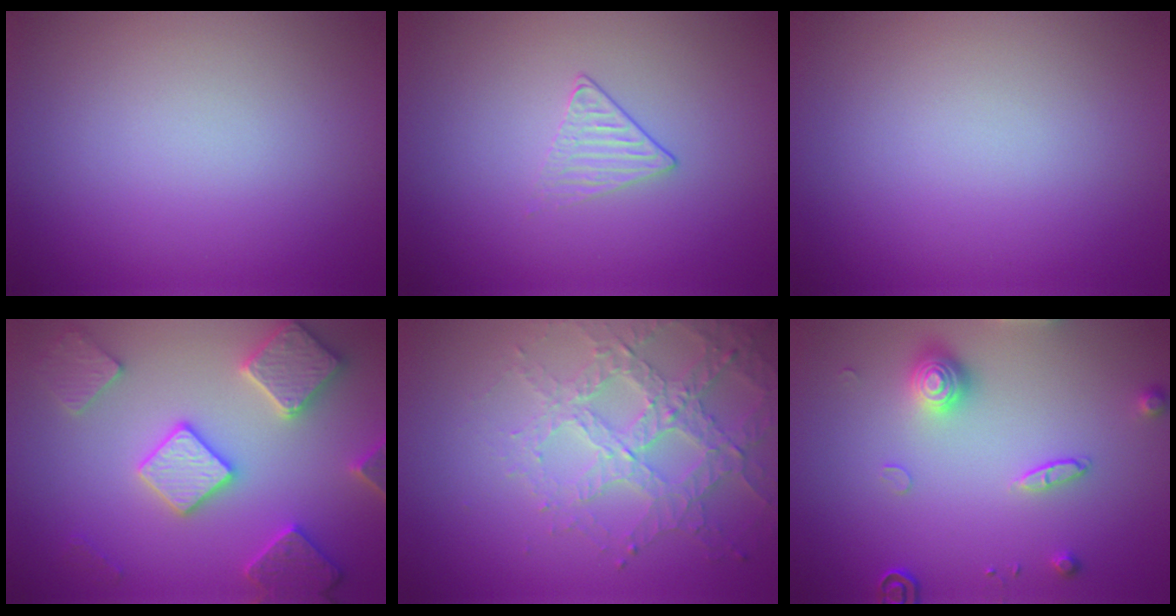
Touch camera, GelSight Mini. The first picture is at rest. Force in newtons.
{"total": 1.2, "press": 0.7, "slide": 1.0}
{"total": 0.0}
{"total": 5.8, "press": 5.7, "slide": 1.4}
{"total": 4.1, "press": 3.8, "slide": 1.6}
{"total": 3.0, "press": 2.8, "slide": 1.1}